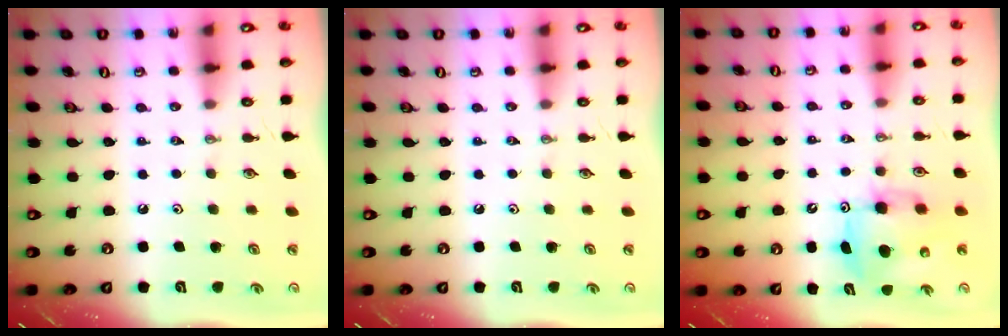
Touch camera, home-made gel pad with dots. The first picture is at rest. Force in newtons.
{"total": 0.0}
{"total": 7.2, "press": 7.2, "slide": 0.6}